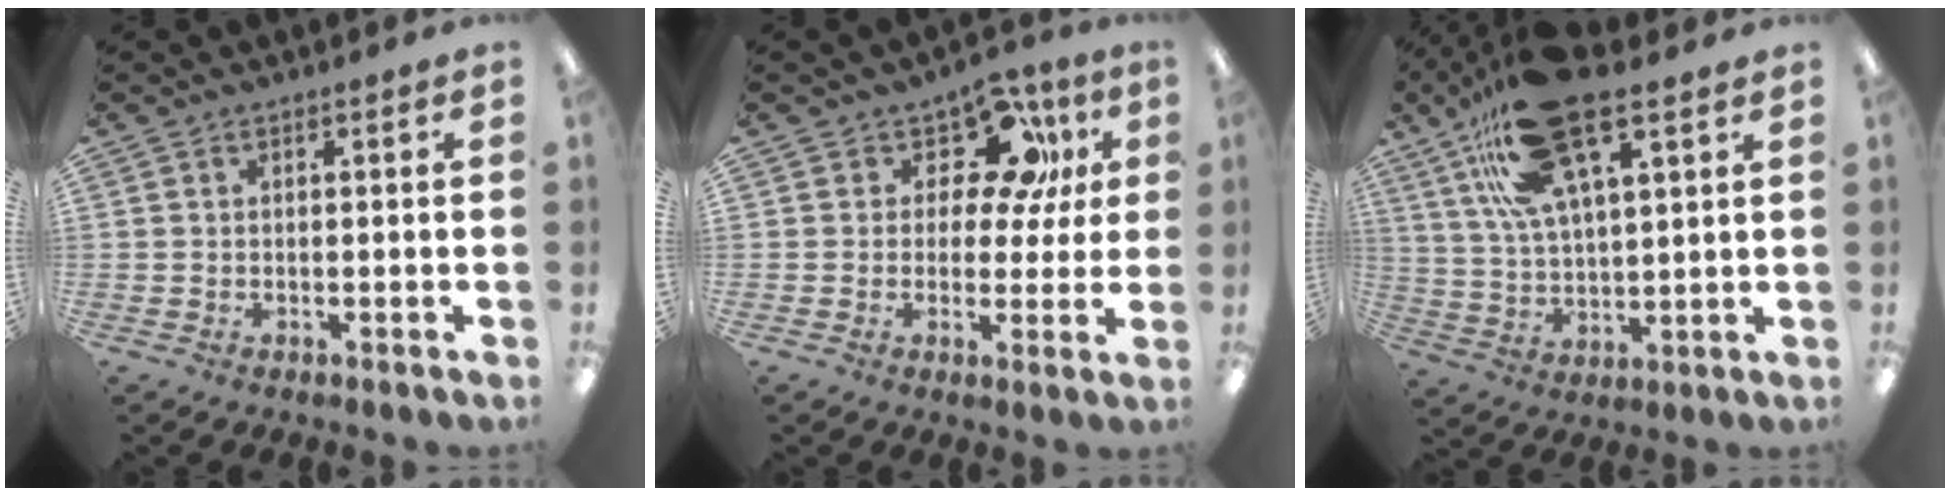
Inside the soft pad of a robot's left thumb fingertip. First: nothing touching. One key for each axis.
{"total": 10.9, "fx": 5.7, "fy": 7.1, "fz": 6.0, "tx": -0.104, "ty": -0.022, "tz": 0.106}
{"total": 20.4, "fx": 12.7, "fy": 7.4, "fz": 14.1, "tx": -0.255, "ty": -0.041, "tz": 0.220}